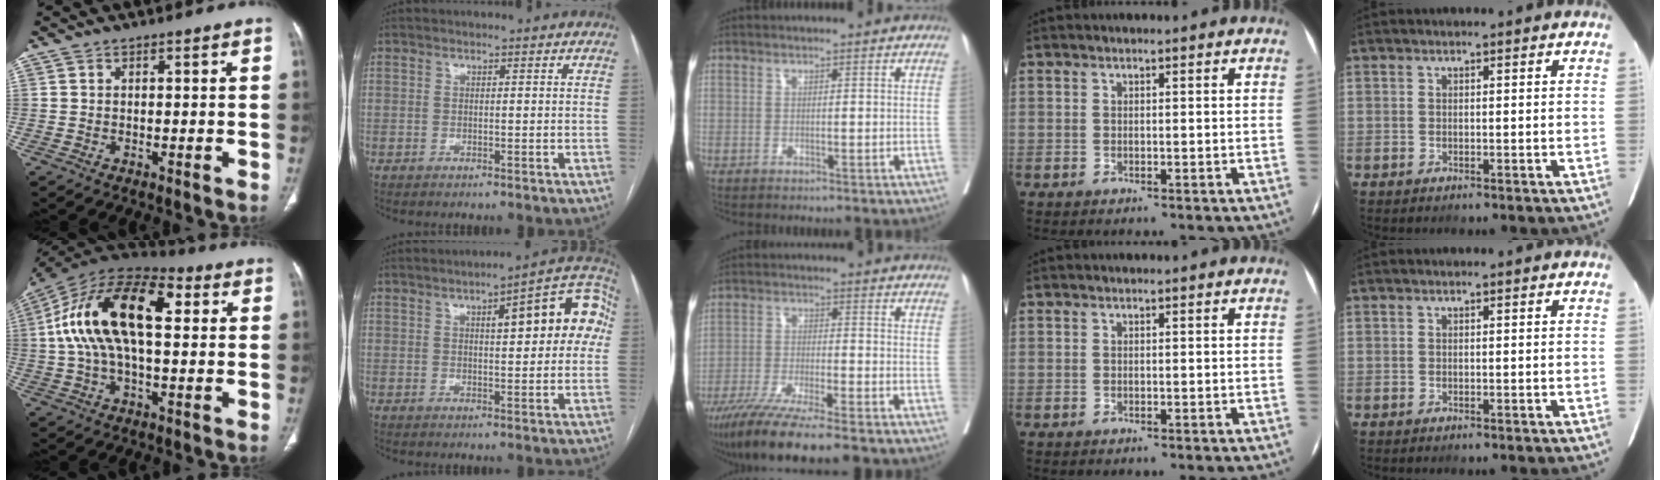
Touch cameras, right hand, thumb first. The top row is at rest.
{"thumb": {"total": 21.5, "force": [3.8, 10.6, 18.3], "torque": [-0.330, 0.038, 0.053]}, "index": {"total": 13.4, "force": [3.1, 3.6, 12.5], "torque": [-0.149, 0.037, 0.033]}, "middle": {"total": 13.7, "force": [-10.7, 0.9, 8.5], "torque": [-0.148, -0.040, -0.174]}}